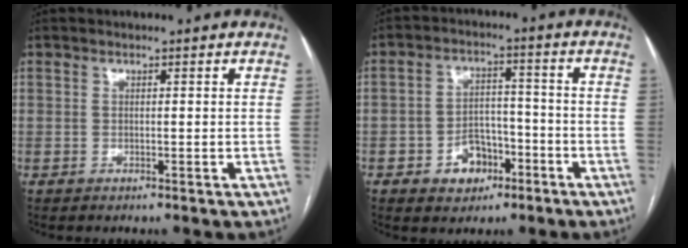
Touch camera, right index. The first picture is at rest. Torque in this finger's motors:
{"motor_torque": [0.76, -0.66, 0.12, 0.05]}